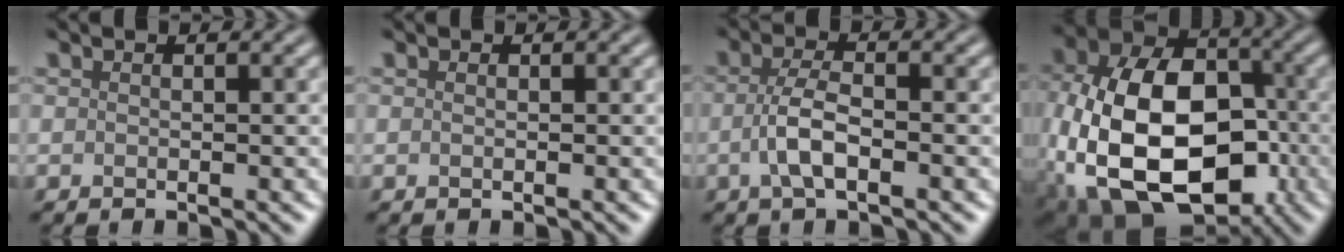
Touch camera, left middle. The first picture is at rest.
{"total": 0.0}
{"total": 3.3, "force": [-1.0, 1.1, 3.0], "torque": [-0.065, 0.000, -0.022]}
{"total": 16.7, "force": [-4.1, 10.8, 12.1], "torque": [-0.232, -0.017, -0.066]}